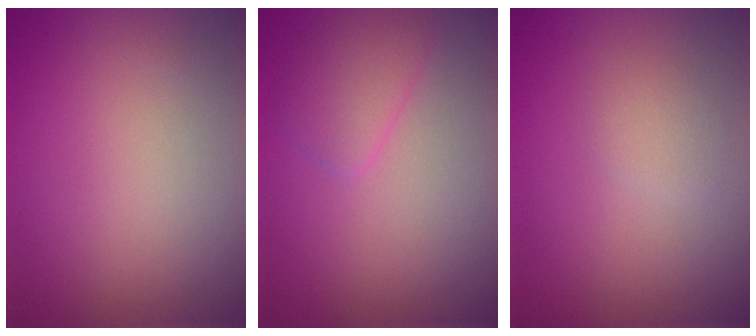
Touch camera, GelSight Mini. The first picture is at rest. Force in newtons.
{"total": 2.2, "press": 2.2, "slide": 0.1}
{"total": 1.3, "press": 1.3, "slide": 0.2}